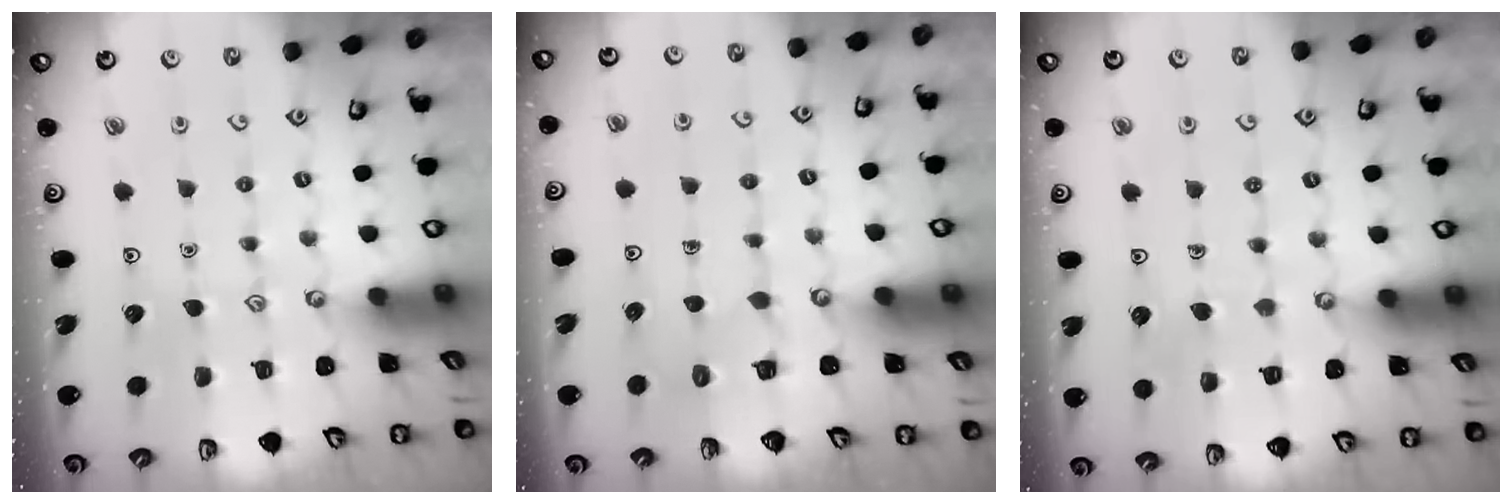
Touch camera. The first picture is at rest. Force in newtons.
{"total": 3.4, "press": 3.4, "slide": 0.2}
{"total": 5.4, "press": 5.4, "slide": 0.4}